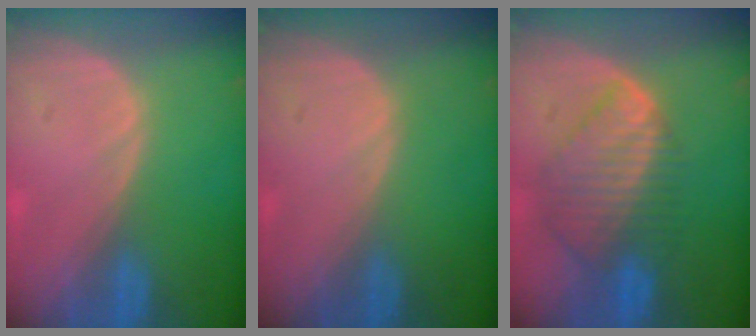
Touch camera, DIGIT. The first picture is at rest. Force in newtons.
{"total": 0.0}
{"total": 8.5, "press": 7.6, "slide": 3.9}